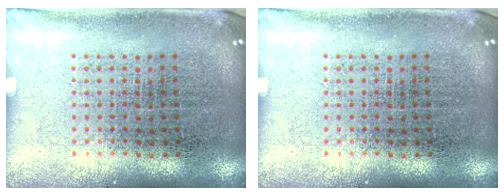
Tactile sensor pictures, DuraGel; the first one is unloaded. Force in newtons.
{"total": 0.0}